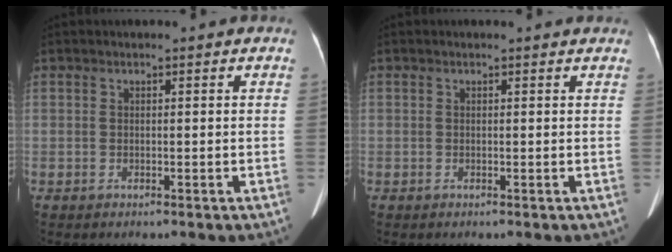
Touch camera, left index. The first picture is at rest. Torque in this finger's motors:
{"motor_torque": [-0.03, -0.24, -0.15, -0.07]}